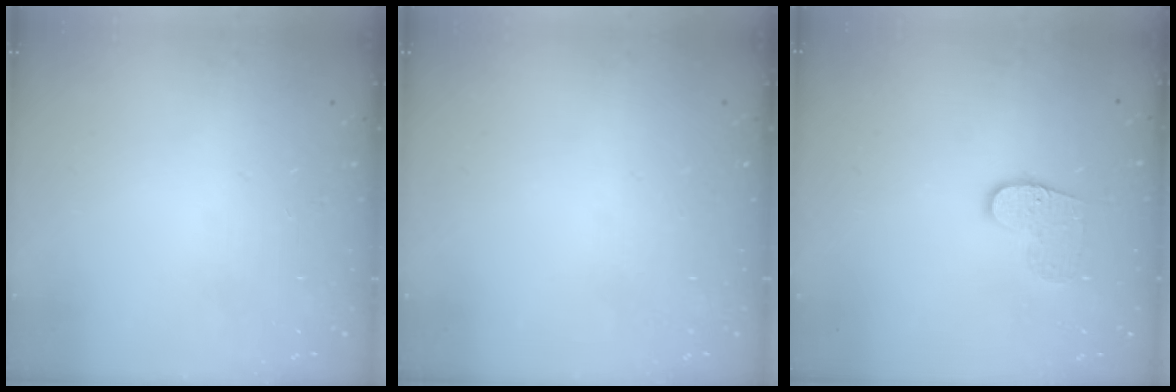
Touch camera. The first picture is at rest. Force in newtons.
{"total": 0.0}
{"total": 8.2, "press": 8.2, "slide": 0.2}